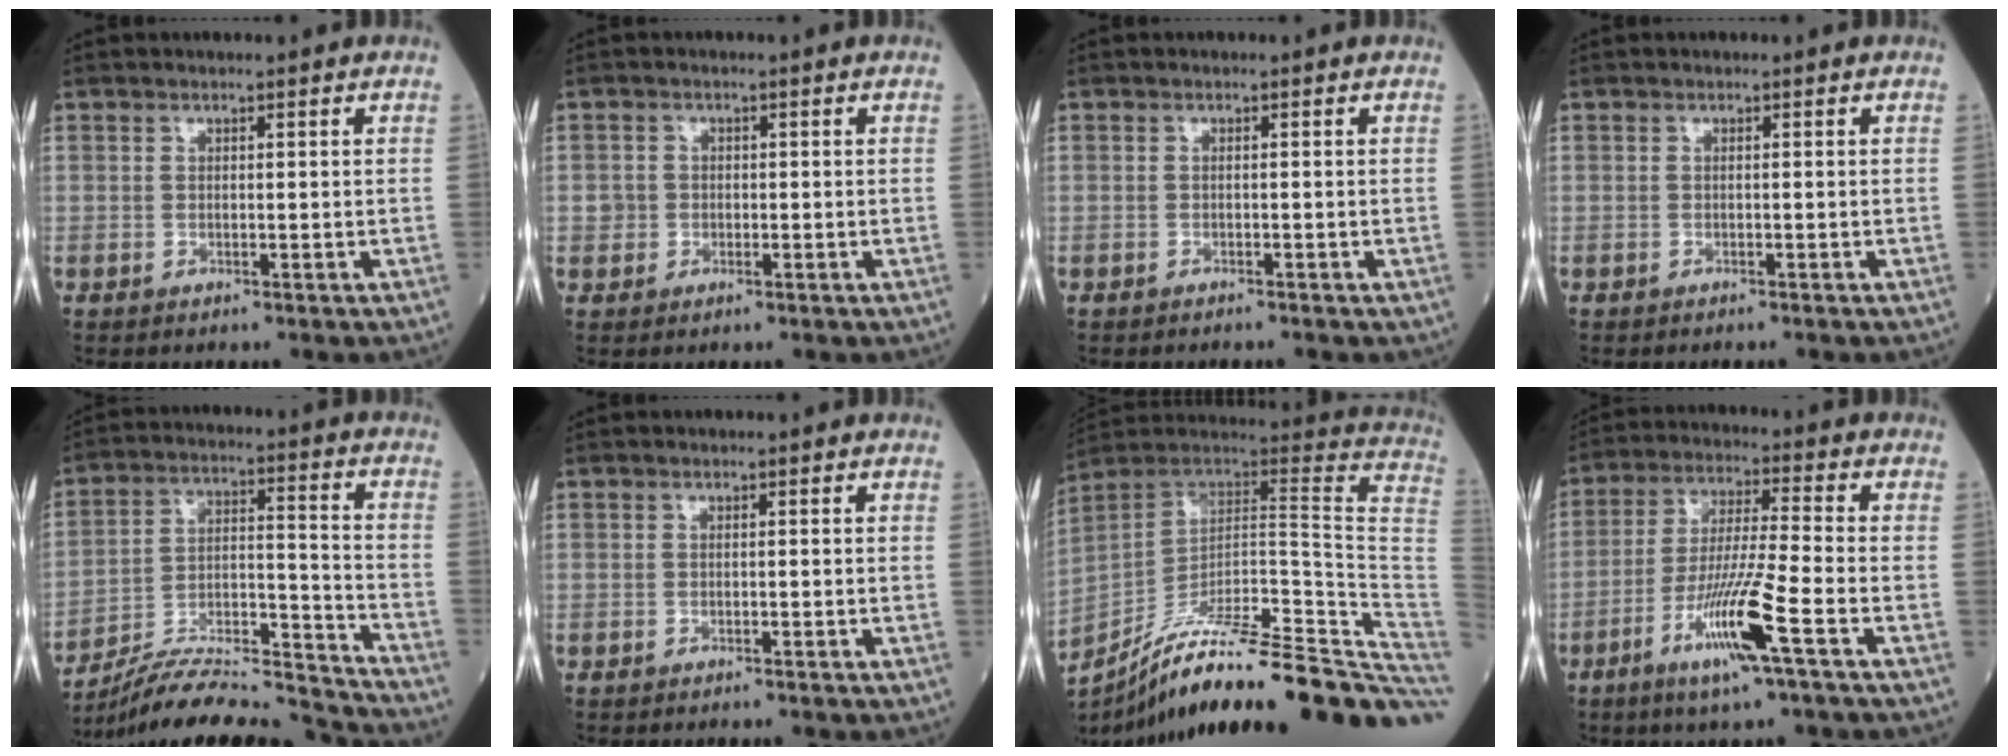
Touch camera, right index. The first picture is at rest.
{"total": 1.9, "force": [-0.2, 1.8, 0.3], "torque": [-0.001, 0.006, -0.004]}
{"total": 1.1, "force": [-1.0, 0.2, 0.4], "torque": [-0.010, -0.003, -0.012]}
{"total": 0.6, "force": [-0.5, 0.0, 0.2], "torque": [-0.003, -0.001, -0.010]}
{"total": 20.3, "force": [-19.5, 0.0, 5.6], "torque": [-0.109, 0.013, -0.314]}
{"total": 0.9, "force": [-0.8, 0.1, 0.3], "torque": [-0.006, -0.001, -0.011]}
{"total": 32.9, "force": [-25.7, 1.1, 20.5], "torque": [-0.169, -0.016, -0.367]}
{"total": 11.2, "force": [-5.3, -0.6, 9.8], "torque": [-0.191, -0.015, -0.102]}